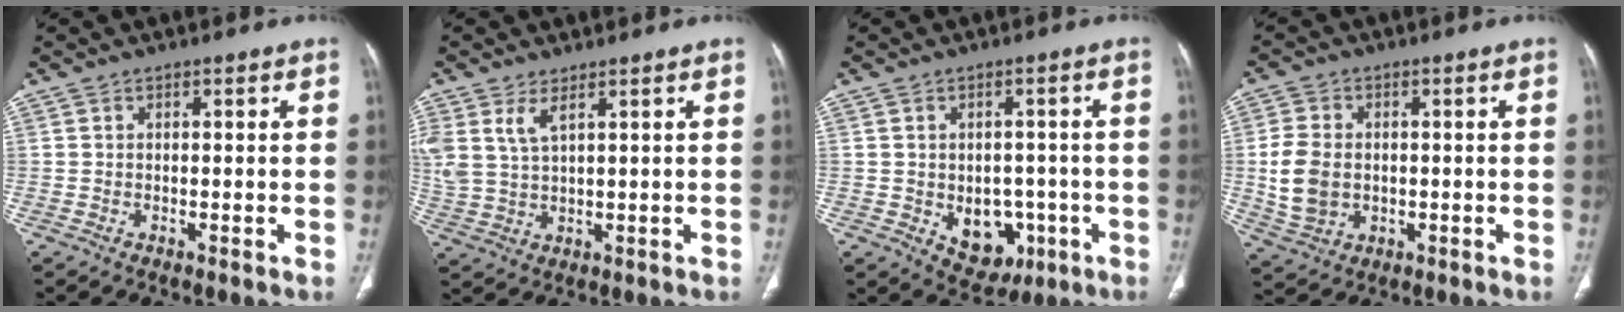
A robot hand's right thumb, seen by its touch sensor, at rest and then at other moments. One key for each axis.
{"total": 6.4, "fx": 3.2, "fy": 2.8, "fz": 4.7, "tx": -0.114, "ty": -0.007, "tz": 0.076}
{"total": 9.1, "fx": -2.5, "fy": 6.7, "fz": 5.5, "tx": -0.035, "ty": 0.015, "tz": -0.016}
{"total": 9.1, "fx": -0.2, "fy": 7.0, "fz": 5.9, "tx": -0.114, "ty": 0.000, "tz": 0.003}